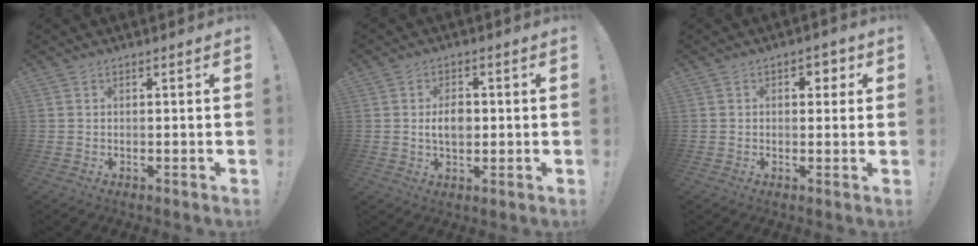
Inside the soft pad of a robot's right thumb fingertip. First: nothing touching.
{"total": 5.8, "force": [-0.1, 3.8, 4.4], "torque": [-0.068, 0.003, -0.005]}
{"total": 3.4, "force": [0.6, 2.7, 2.0], "torque": [-0.012, 0.003, 0.003]}